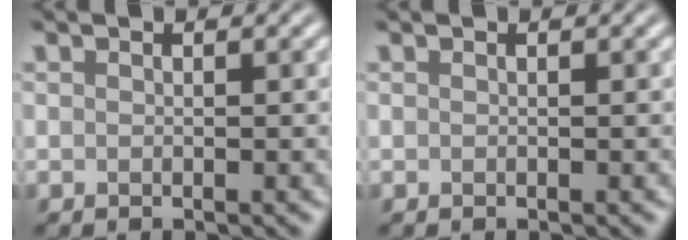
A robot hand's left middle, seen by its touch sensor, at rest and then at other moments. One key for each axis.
{"total": 0.0}